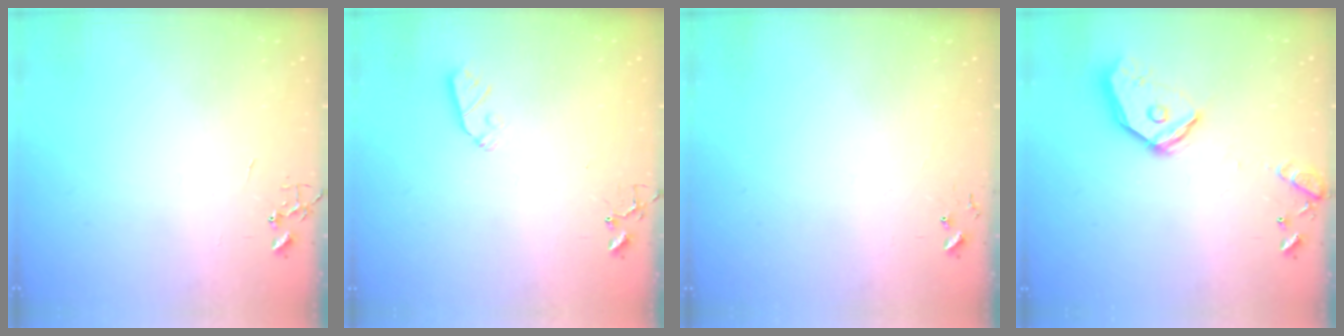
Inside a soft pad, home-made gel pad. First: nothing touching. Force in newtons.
{"total": 5.4, "press": 5.4, "slide": 0.4}
{"total": 4.7, "press": 4.7, "slide": 0.4}
{"total": 16.4, "press": 16.2, "slide": 2.5}